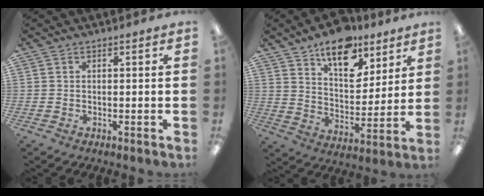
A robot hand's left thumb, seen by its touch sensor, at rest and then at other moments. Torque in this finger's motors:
{"motor_torque": [0.40, 0.52, 1.35, -1.42, 0.07]}